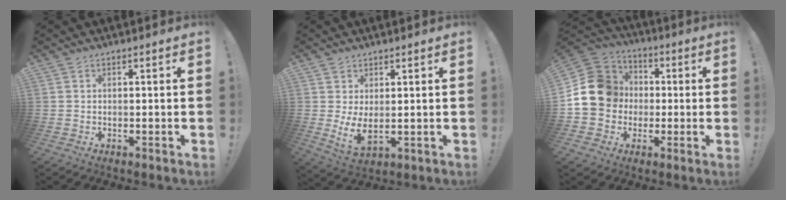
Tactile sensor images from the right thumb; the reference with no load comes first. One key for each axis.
{"total": 5.8, "fx": 1.6, "fy": 2.9, "fz": 4.8, "tx": -0.075, "ty": -0.023, "tz": 0.033}
{"total": 17.7, "fx": 1.3, "fy": 15.7, "fz": 8.0, "tx": -0.129, "ty": 0.010, "tz": 0.044}